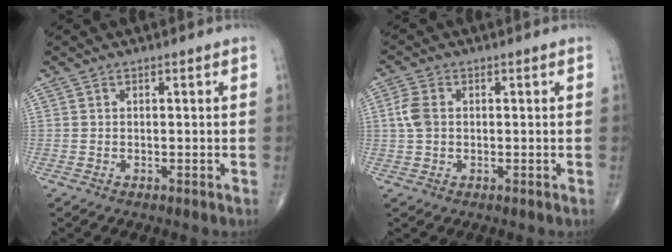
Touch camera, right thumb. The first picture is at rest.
{"total": 3.9, "force": [0.3, 2.7, 2.8], "torque": [-0.069, 0.006, 0.003]}